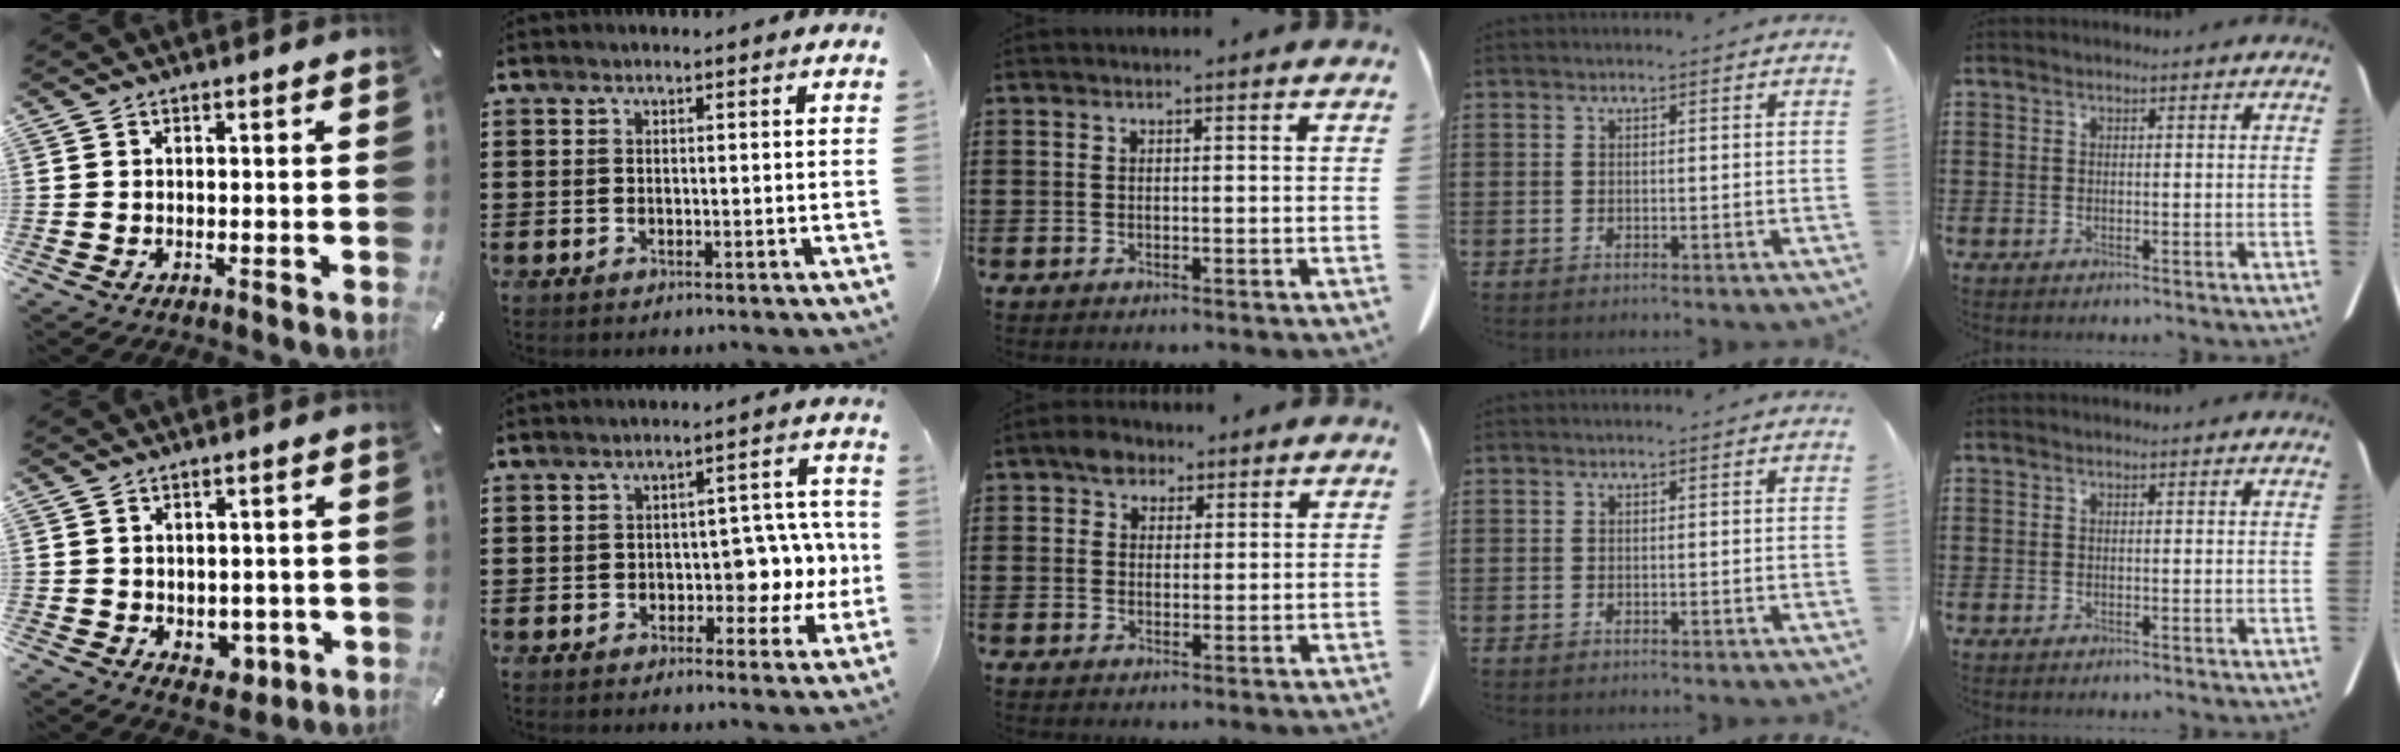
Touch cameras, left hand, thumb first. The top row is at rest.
{"thumb": {"total": 3.0, "force": [0.2, 2.9, 0.8], "torque": [0.000, -0.004, 0.005]}, "index": {"total": 6.6, "force": [-0.6, 4.0, 5.2], "torque": [-0.076, 0.001, -0.016]}, "middle": {"total": 3.5, "force": [2.4, 2.3, 1.0], "torque": [-0.021, 0.008, 0.044]}}